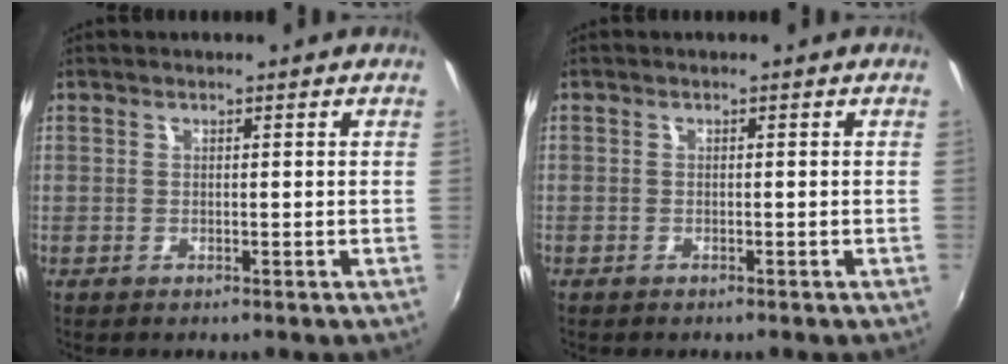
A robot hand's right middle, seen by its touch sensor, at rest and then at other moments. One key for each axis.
{"total": 0.7, "fx": -0.6, "fy": 0.4, "fz": 0.0, "tx": -0.003, "ty": 0.001, "tz": -0.009}